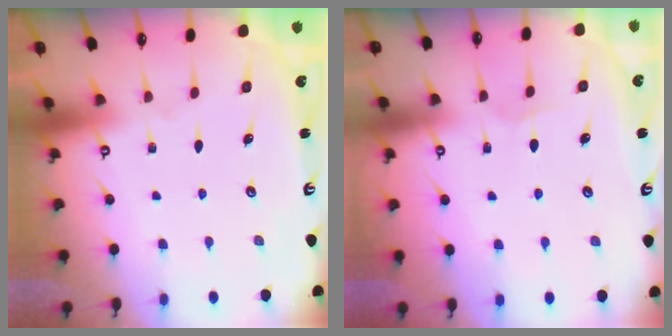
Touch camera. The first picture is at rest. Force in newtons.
{"total": 3.9, "press": 3.9, "slide": 0.4}